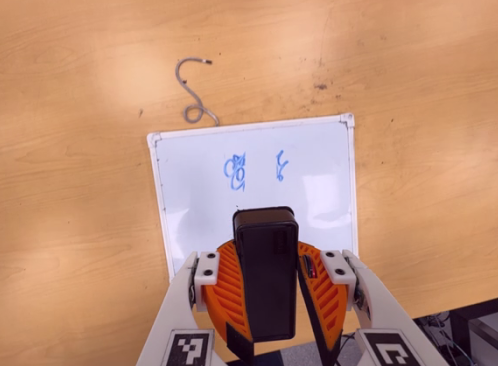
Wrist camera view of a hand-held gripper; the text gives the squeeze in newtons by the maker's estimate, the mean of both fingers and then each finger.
{"total": 10.0, "left": 10.2, "right": 9.9}